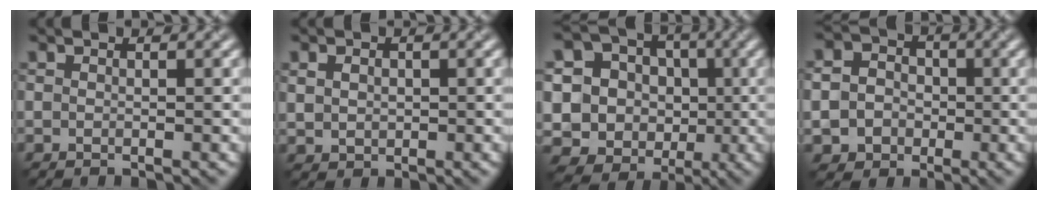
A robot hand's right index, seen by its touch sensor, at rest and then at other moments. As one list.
[{"total": 1.8, "force": [0.4, 1.5, 0.9], "torque": [-0.020, -0.002, 0.011]}, {"total": 14.0, "force": [-1.3, 13.2, 4.5], "torque": [-0.130, 0.022, -0.031]}, {"total": 6.5, "force": [-1.6, 5.9, 2.1], "torque": [-0.024, -0.006, -0.044]}]